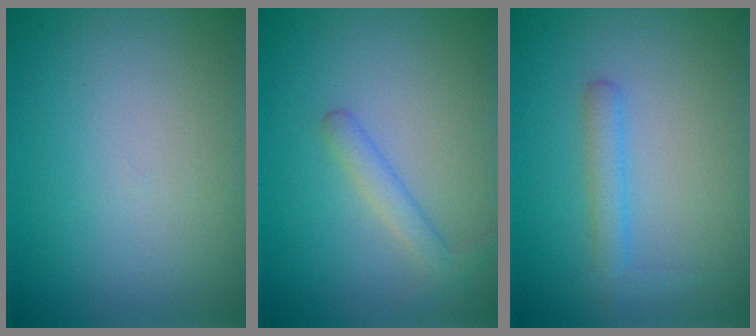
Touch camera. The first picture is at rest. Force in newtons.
{"total": 1.9, "press": 1.9, "slide": 0.0}
{"total": 1.9, "press": 1.9, "slide": 0.2}